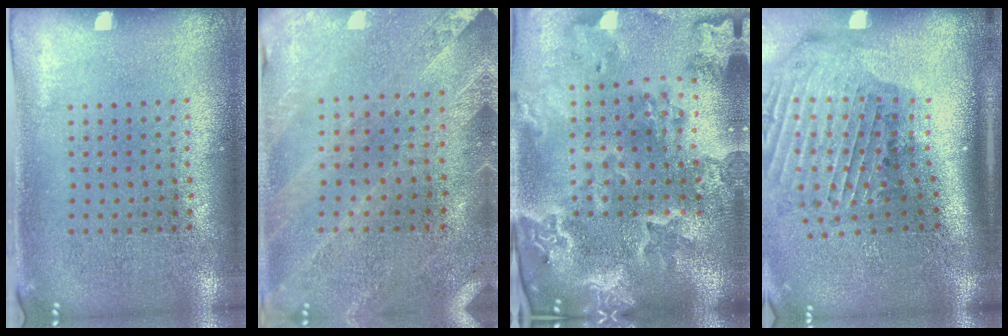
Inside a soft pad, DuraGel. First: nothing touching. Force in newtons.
{"total": 0.6, "press": 0.6, "slide": 0.2}
{"total": 4.4, "press": 3.6, "slide": 2.5}
{"total": 2.9, "press": 2.1, "slide": 2.0}